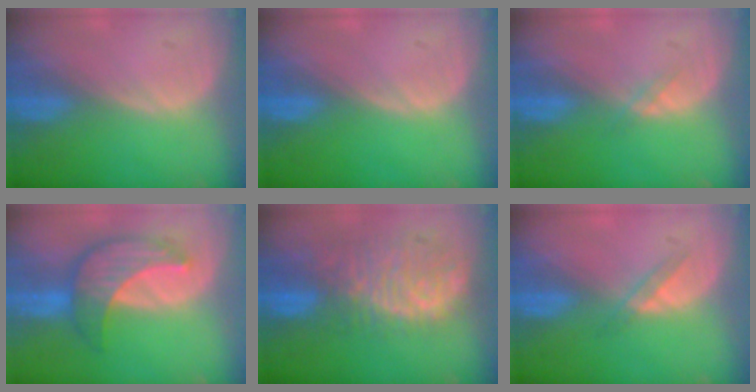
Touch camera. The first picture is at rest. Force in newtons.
{"total": 0.0}
{"total": 1.0, "press": 1.0, "slide": 0.2}
{"total": 7.8, "press": 7.5, "slide": 2.2}
{"total": 11.1, "press": 9.6, "slide": 5.6}
{"total": 2.3, "press": 2.0, "slide": 1.0}